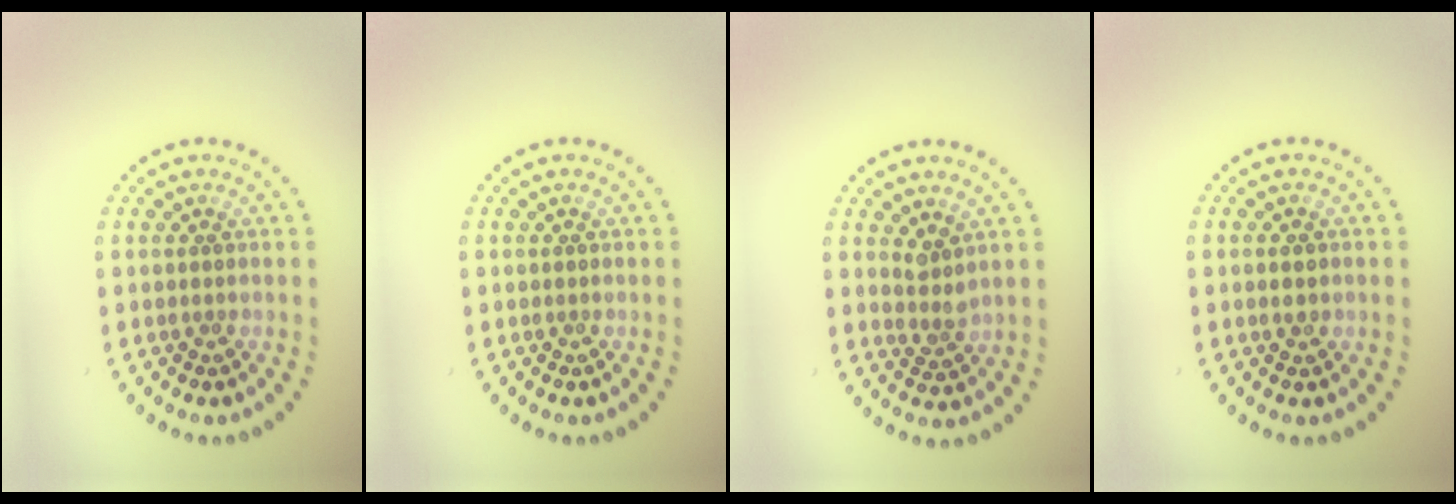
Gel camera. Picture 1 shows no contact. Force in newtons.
{"total": 0.0}
{"total": 1.8, "press": 1.3, "slide": 1.3}
{"total": 1.5, "press": 1.5, "slide": 0.1}